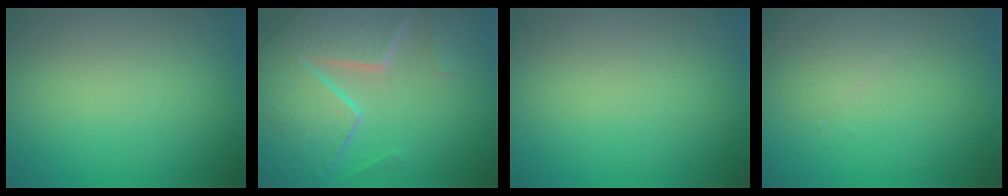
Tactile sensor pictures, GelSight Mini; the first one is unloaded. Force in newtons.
{"total": 7.9, "press": 5.7, "slide": 5.4}
{"total": 0.0}
{"total": 1.6, "press": 1.6, "slide": 0.4}